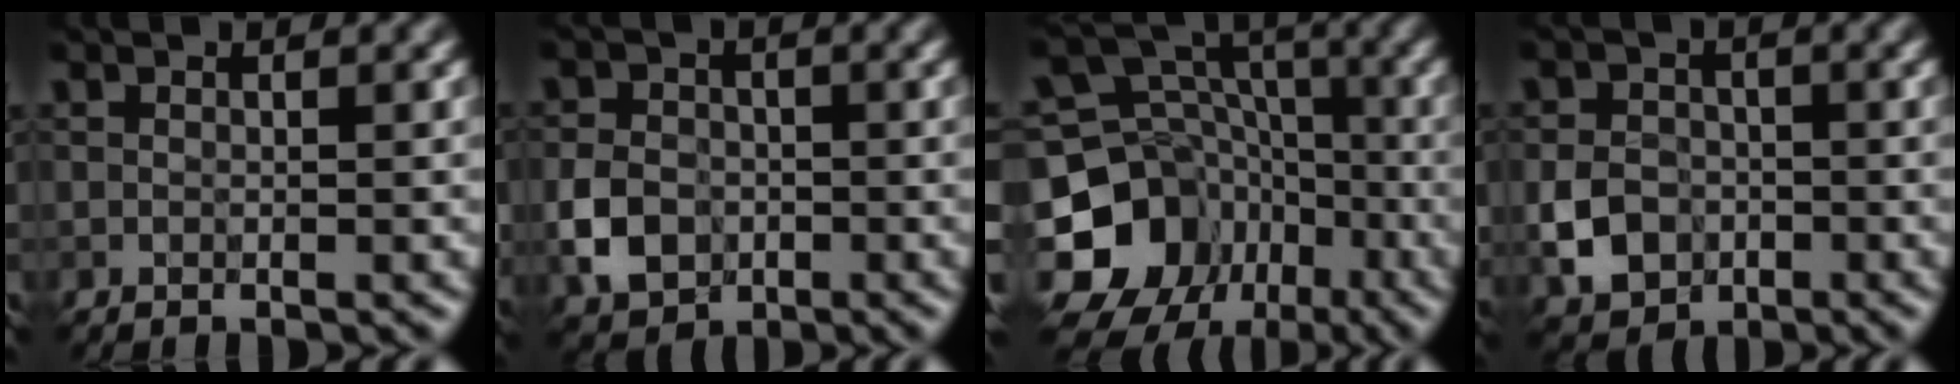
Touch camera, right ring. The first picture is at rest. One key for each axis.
{"total": 4.0, "fx": -1.2, "fy": 3.3, "fz": 2.0, "tx": -0.040, "ty": -0.001, "tz": -0.028}
{"total": 12.7, "fx": -5.9, "fy": 10.3, "fz": 4.6, "tx": -0.105, "ty": 0.016, "tz": -0.106}
{"total": 4.0, "fx": -1.2, "fy": 3.3, "fz": 1.8, "tx": -0.033, "ty": -0.001, "tz": -0.027}